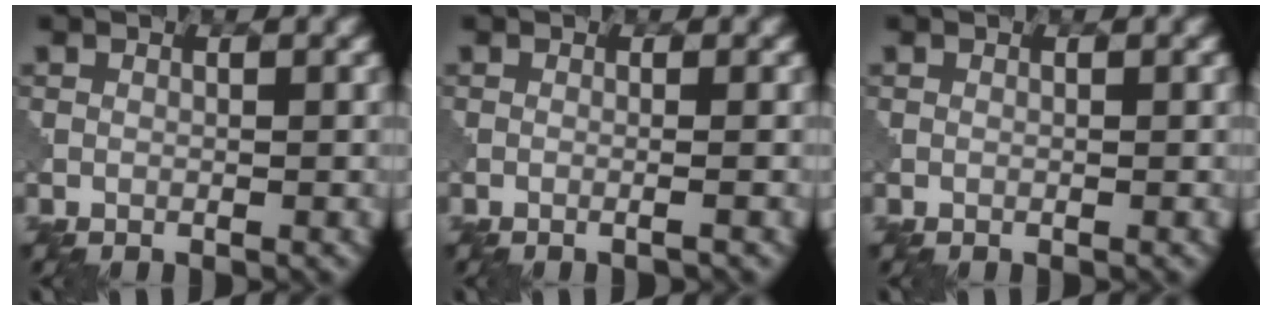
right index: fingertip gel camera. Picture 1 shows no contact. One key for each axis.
{"total": 1.4, "fx": -0.1, "fy": 0.5, "fz": 1.3, "tx": -0.013, "ty": -0.002, "tz": -0.018}
{"total": 0.0}